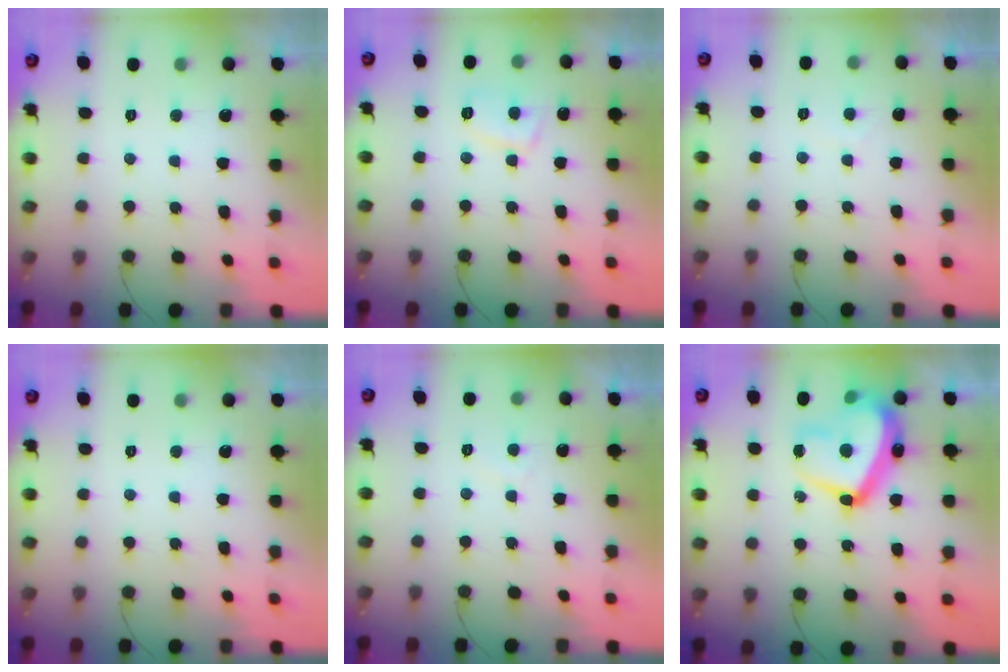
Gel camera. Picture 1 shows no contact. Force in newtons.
{"total": 5.7, "press": 5.6, "slide": 1.0}
{"total": 0.0}
{"total": 0.0}
{"total": 1.7, "press": 1.6, "slide": 0.5}
{"total": 19.1, "press": 19.1, "slide": 1.7}